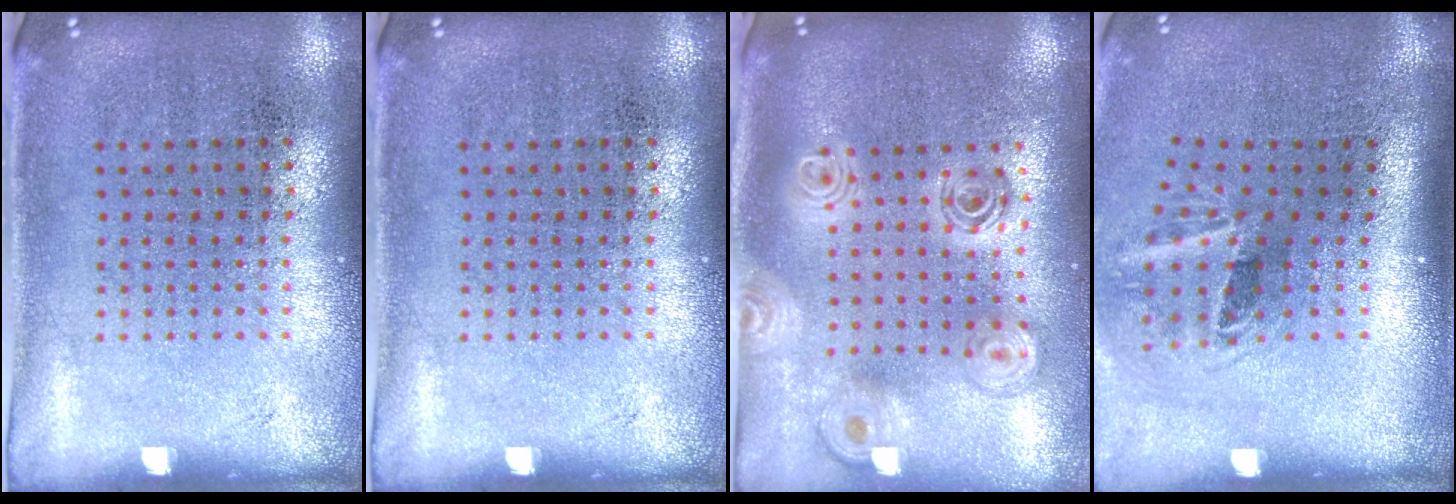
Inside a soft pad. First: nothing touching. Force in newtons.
{"total": 0.0}
{"total": 2.2, "press": 1.8, "slide": 1.2}
{"total": 2.0, "press": 1.2, "slide": 1.6}